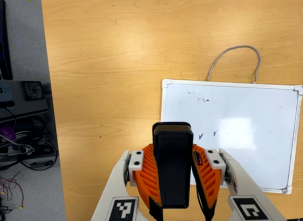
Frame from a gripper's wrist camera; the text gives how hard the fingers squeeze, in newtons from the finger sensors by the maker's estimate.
{"total": 9.3, "left": 7.4, "right": 11.1}